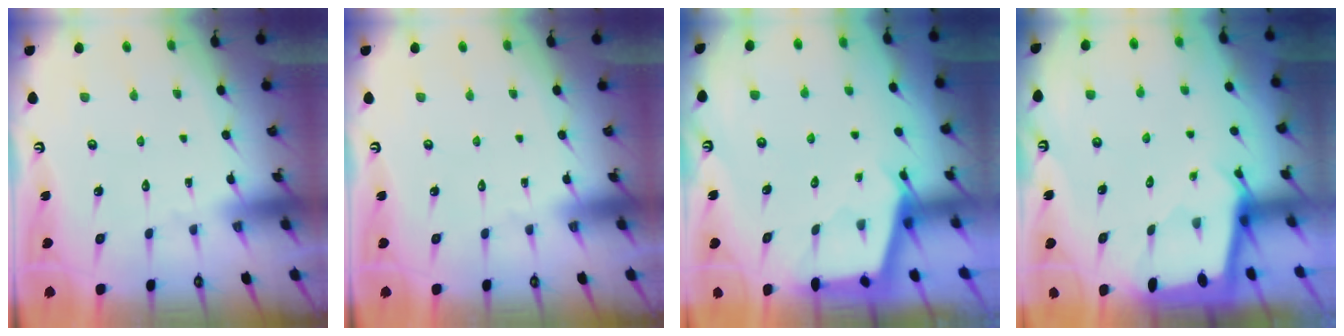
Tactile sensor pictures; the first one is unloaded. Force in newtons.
{"total": 0.0}
{"total": 2.5, "press": 2.5, "slide": 0.4}
{"total": 1.3, "press": 1.3, "slide": 0.1}